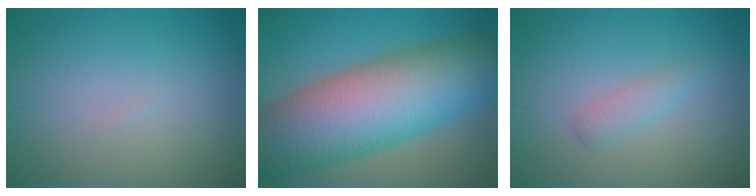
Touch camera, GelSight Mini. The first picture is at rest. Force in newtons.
{"total": 14.3, "press": 14.3, "slide": 0.2}
{"total": 1.5, "press": 1.5, "slide": 0.1}